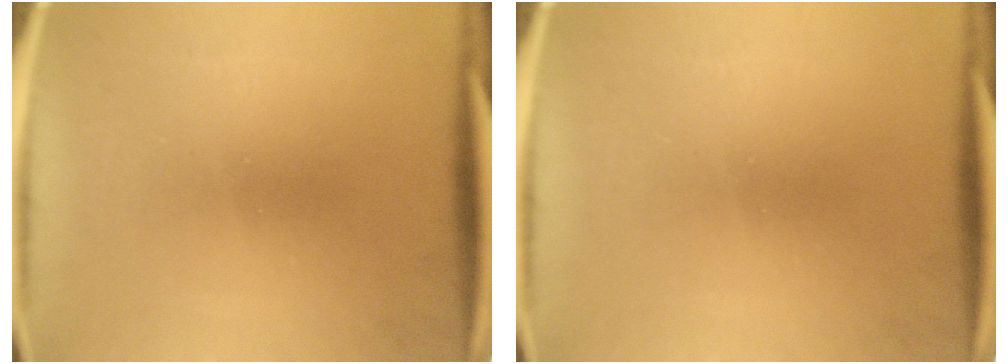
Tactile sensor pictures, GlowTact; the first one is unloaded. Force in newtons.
{"total": 0.0}